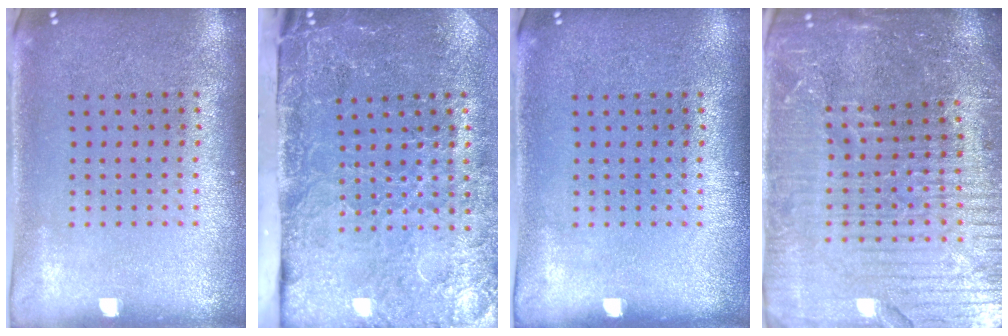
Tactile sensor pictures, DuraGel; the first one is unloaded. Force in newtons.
{"total": 4.8, "press": 3.6, "slide": 3.1}
{"total": 0.0}
{"total": 6.1, "press": 5.4, "slide": 2.8}